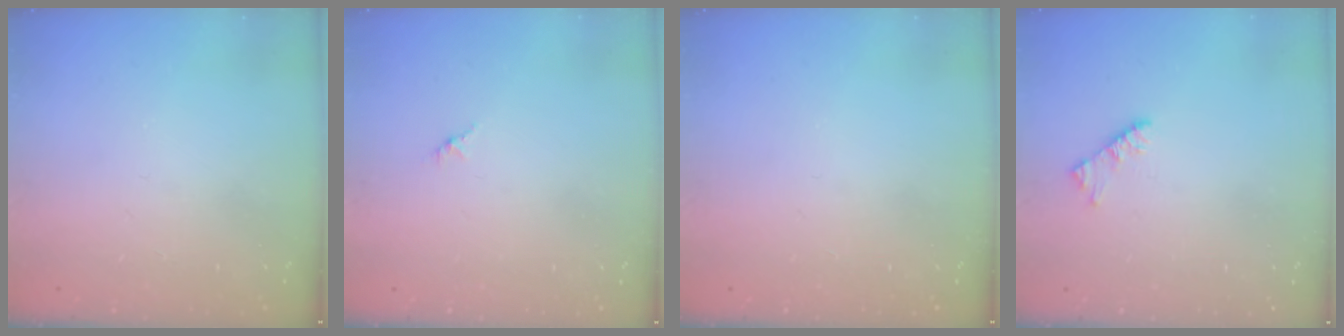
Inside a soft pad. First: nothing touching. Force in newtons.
{"total": 1.4, "press": 1.4, "slide": 0.4}
{"total": 0.0}
{"total": 3.3, "press": 3.2, "slide": 0.6}